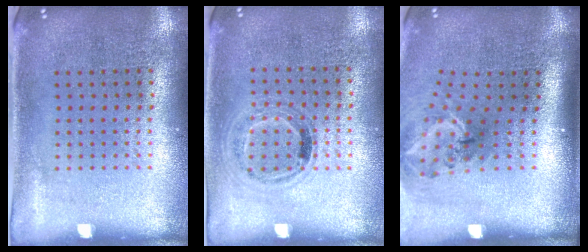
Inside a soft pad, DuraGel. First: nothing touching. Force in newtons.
{"total": 1.1, "press": 0.9, "slide": 0.6}
{"total": 1.9, "press": 1.3, "slide": 1.4}